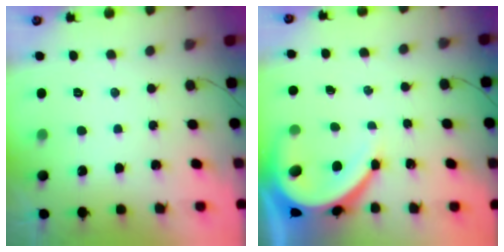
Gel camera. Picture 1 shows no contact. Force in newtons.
{"total": 10.7, "press": 10.7, "slide": 1.3}